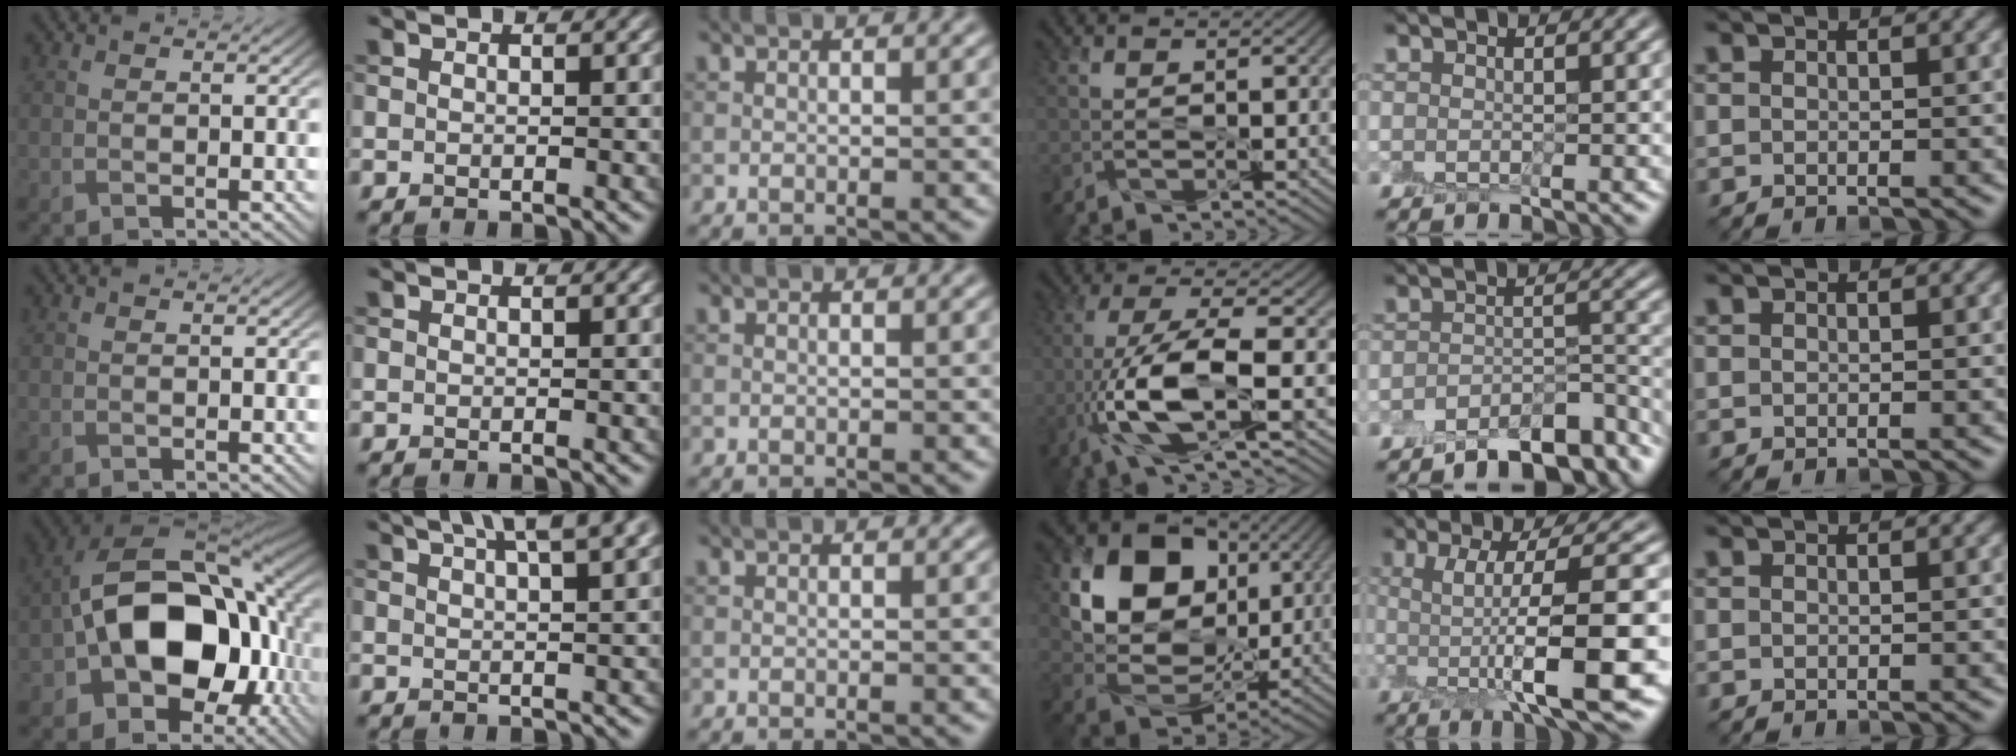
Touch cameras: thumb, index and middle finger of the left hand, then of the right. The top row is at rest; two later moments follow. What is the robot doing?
{"motion": "peel", "object": "small bumper sticker"}